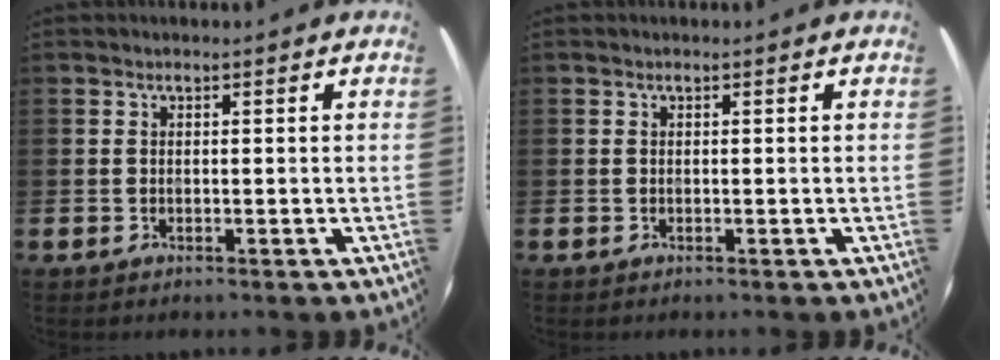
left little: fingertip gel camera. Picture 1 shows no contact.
{"total": 0.0}